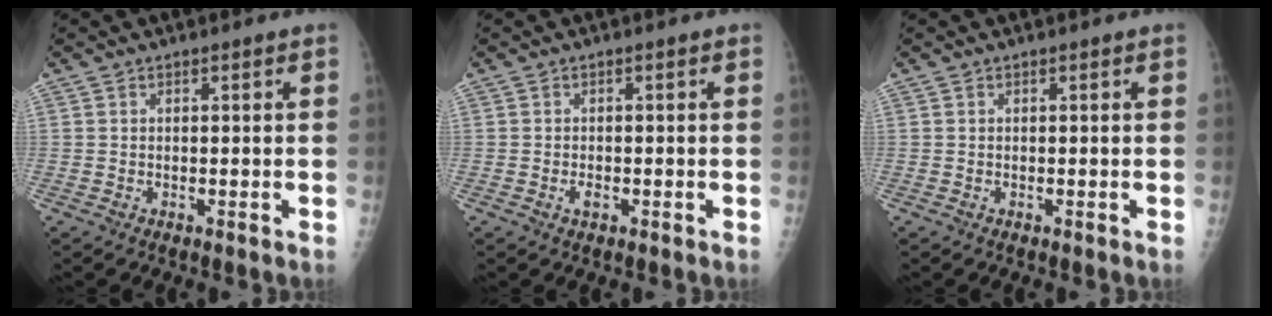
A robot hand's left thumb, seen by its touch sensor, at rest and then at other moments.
{"total": 1.4, "force": [-0.6, 0.8, 0.9], "torque": [-0.014, 0.001, -0.010]}
{"total": 0.0}